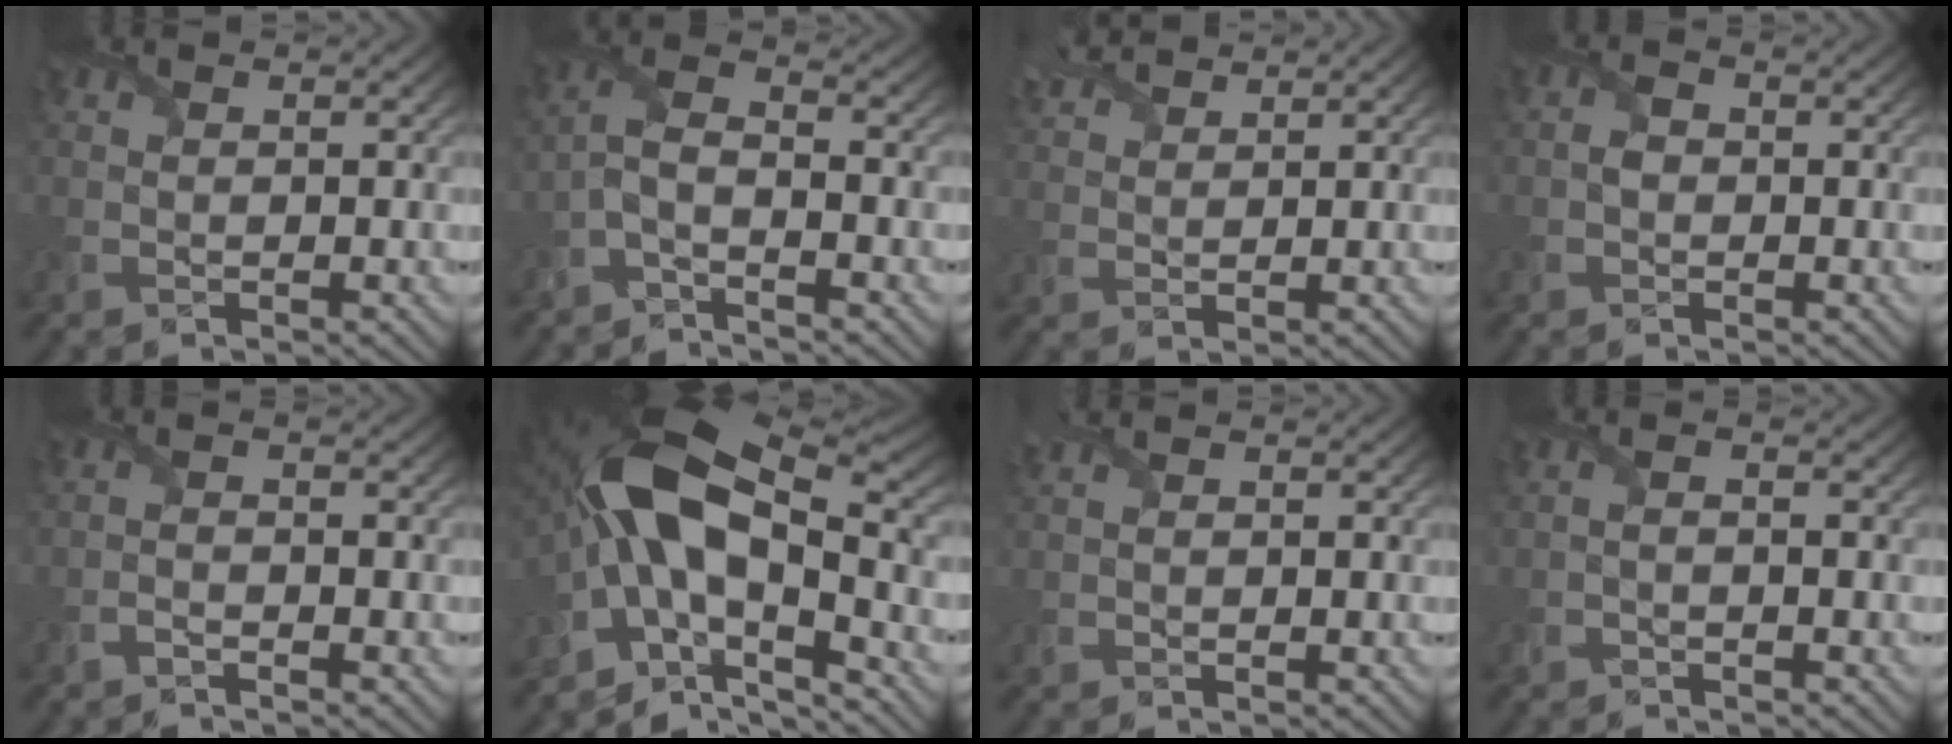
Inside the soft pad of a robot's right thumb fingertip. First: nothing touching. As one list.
[{"total": 4.0, "force": [-2.4, 1.2, 2.9], "torque": [-0.070, 0.003, -0.064]}, {"total": 4.1, "force": [3.5, 1.3, 1.7], "torque": [-0.047, 0.017, 0.073]}, {"total": 1.4, "force": [-0.3, 1.1, 0.8], "torque": [-0.019, 0.002, -0.011]}, {"total": 1.4, "force": [-1.0, 0.2, 0.9], "torque": [-0.021, 0.003, -0.025]}, {"total": 16.3, "force": [-3.0, 8.0, 13.9], "torque": [-0.258, 0.009, -0.066]}, {"total": 1.4, "force": [0.6, 0.8, 0.9], "torque": [-0.023, 0.004, 0.009]}, {"total": 1.0, "force": [-0.5, 0.2, 0.8], "torque": [-0.017, 0.002, -0.014]}]